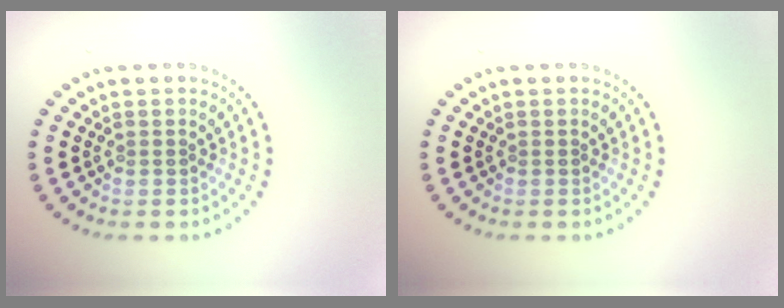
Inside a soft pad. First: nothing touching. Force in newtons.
{"total": 0.0}